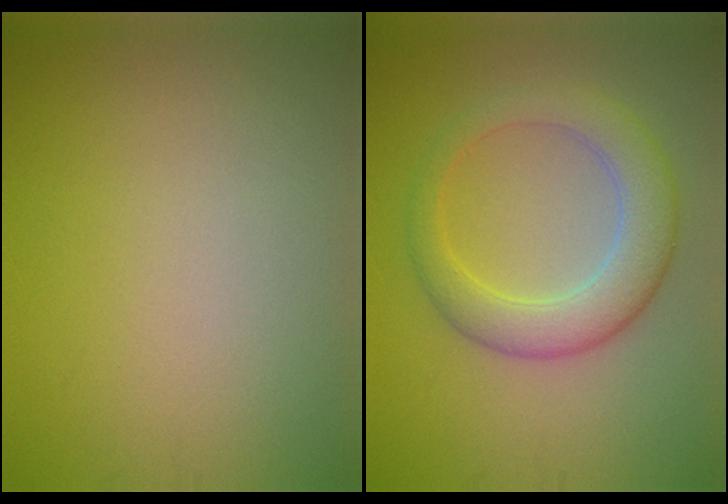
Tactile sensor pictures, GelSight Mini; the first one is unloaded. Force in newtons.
{"total": 5.1, "press": 5.0, "slide": 0.4}